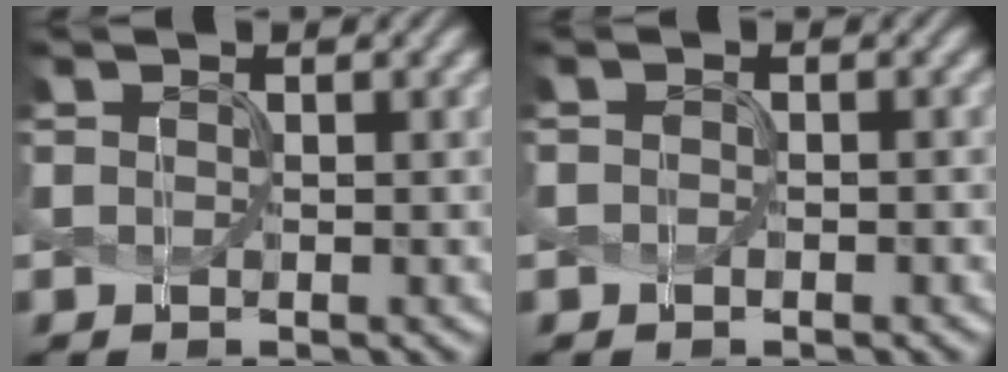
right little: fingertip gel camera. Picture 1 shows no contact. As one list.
[{"total": 0.0}]